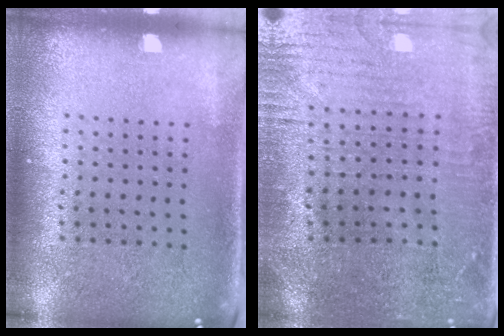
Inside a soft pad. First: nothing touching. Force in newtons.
{"total": 1.1, "press": 1.0, "slide": 0.4}